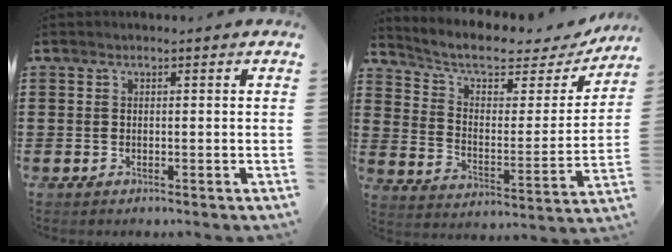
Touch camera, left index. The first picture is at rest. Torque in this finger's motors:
{"motor_torque": [1.09, -1.04, 0.17, 0.04]}